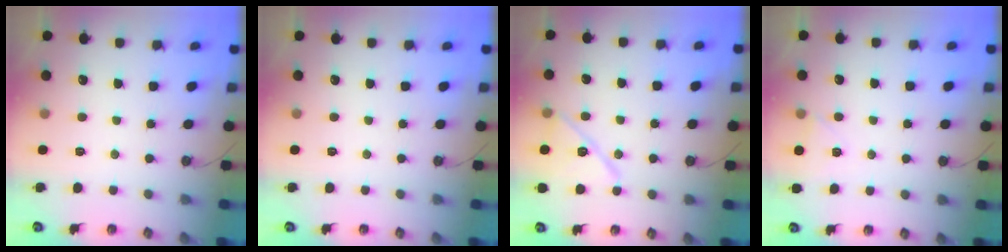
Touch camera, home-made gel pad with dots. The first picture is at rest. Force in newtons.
{"total": 0.0}
{"total": 12.7, "press": 12.6, "slide": 1.3}
{"total": 3.9, "press": 3.6, "slide": 1.6}